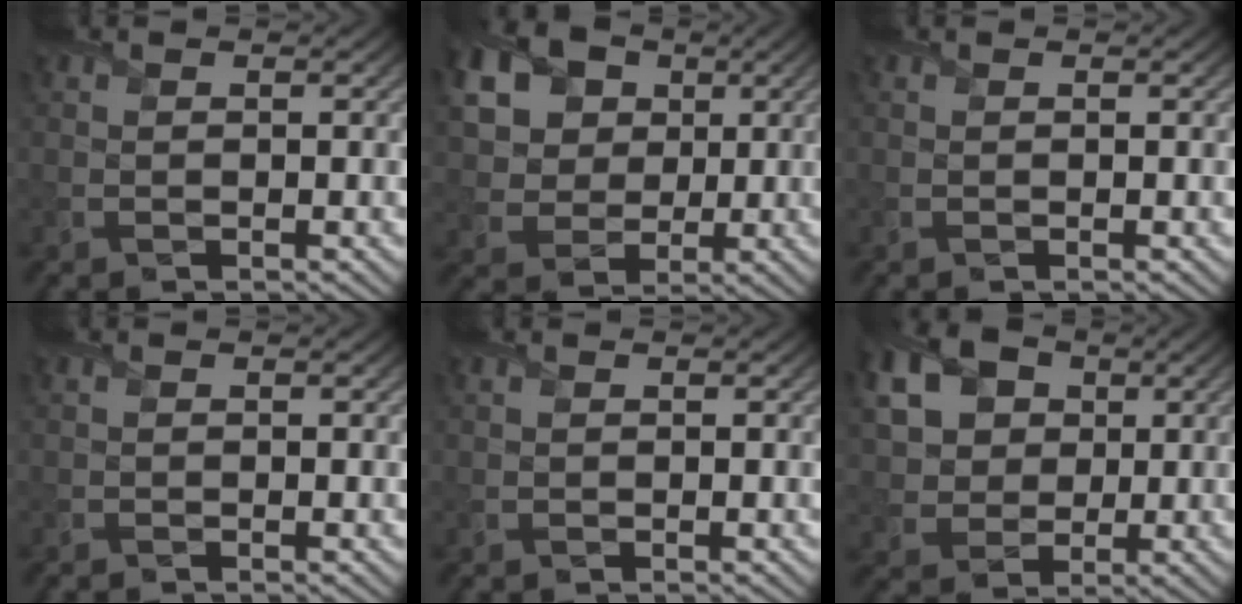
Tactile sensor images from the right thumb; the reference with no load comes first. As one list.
[{"total": 14.9, "force": [5.9, 11.6, 7.2], "torque": [-0.207, 0.022, 0.124]}, {"total": 0.0}, {"total": 0.5, "force": [-0.5, -0.1, -0.1], "torque": [0.002, -0.004, -0.009]}, {"total": 0.0}, {"total": 10.2, "force": [3.0, 7.9, 5.7], "torque": [-0.161, 0.021, 0.048]}]